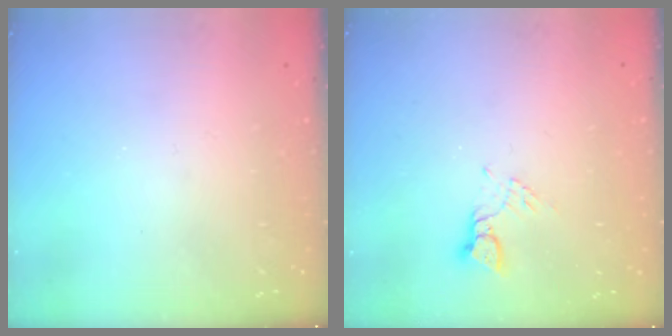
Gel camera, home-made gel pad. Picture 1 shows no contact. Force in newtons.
{"total": 2.6, "press": 2.6, "slide": 0.1}